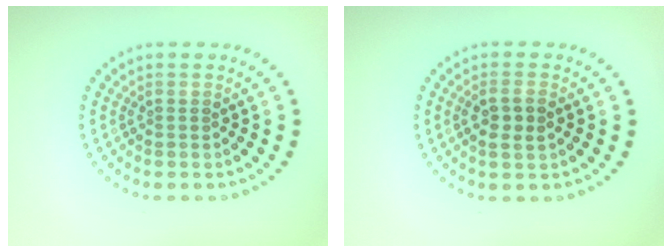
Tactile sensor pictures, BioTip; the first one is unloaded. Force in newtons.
{"total": 2.2, "press": 2.1, "slide": 0.5}